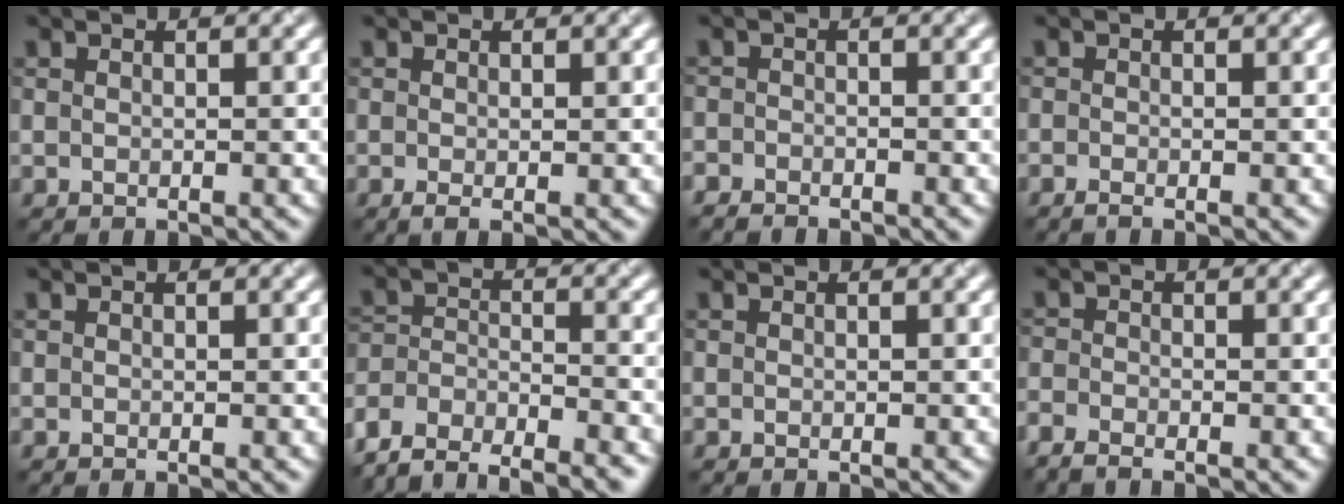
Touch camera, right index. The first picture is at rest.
{"total": 1.0, "force": [-0.1, 0.3, 0.9], "torque": [-0.018, 0.000, -0.002]}
{"total": 2.0, "force": [-1.9, 0.5, 0.2], "torque": [-0.001, -0.001, -0.041]}
{"total": 0.8, "force": [-0.6, 0.0, 0.5], "torque": [-0.014, 0.001, -0.013]}
{"total": 0.0}
{"total": 8.2, "force": [-7.6, 2.1, 2.2], "torque": [-0.035, -0.010, -0.129]}
{"total": 0.0}
{"total": 2.2, "force": [-2.0, 0.4, 0.9], "torque": [-0.025, -0.005, -0.043]}